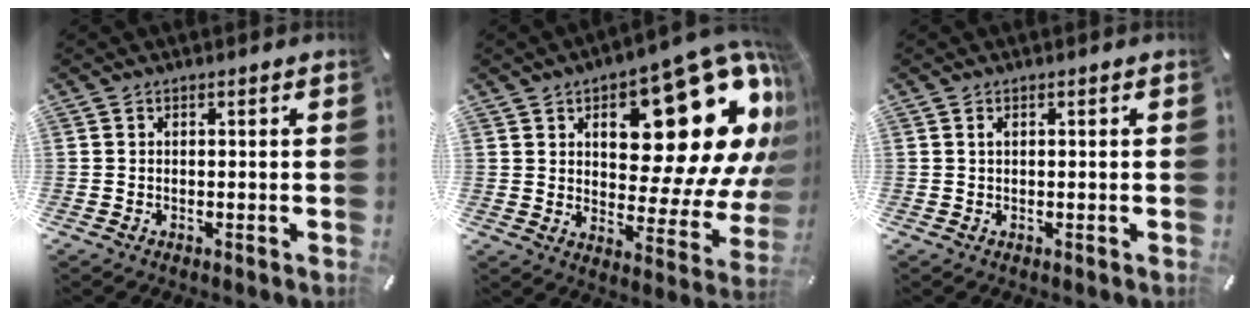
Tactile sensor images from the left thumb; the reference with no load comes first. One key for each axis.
{"total": 25.7, "fx": 11.2, "fy": 13.0, "fz": 19.1, "tx": -0.223, "ty": -0.086, "tz": 0.190}
{"total": 0.7, "fx": 0.2, "fy": 0.2, "fz": 0.6, "tx": -0.012, "ty": 0.000, "tz": 0.002}